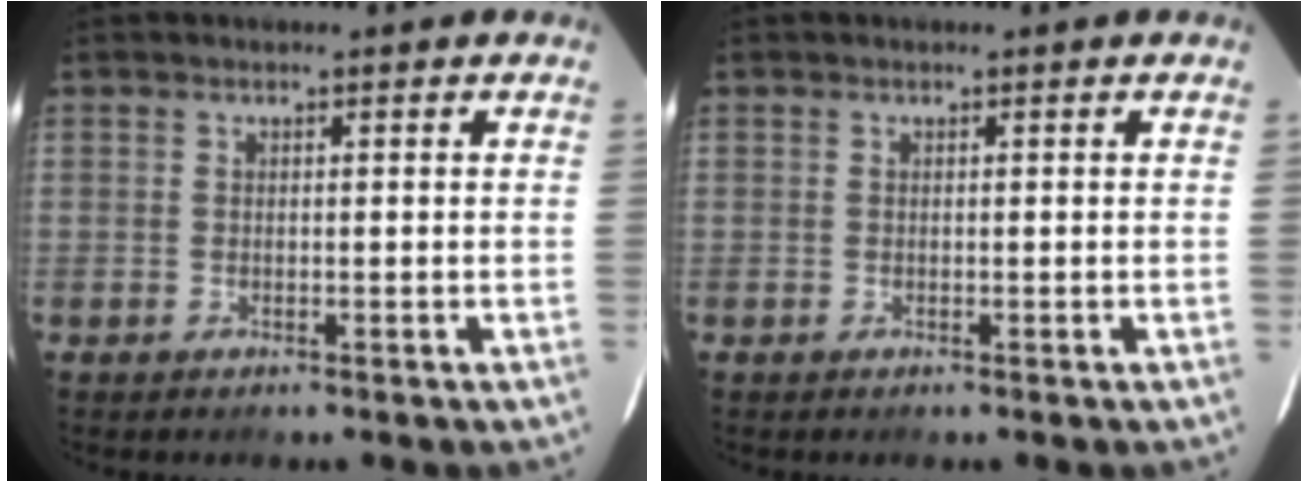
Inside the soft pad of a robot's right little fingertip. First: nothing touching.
{"total": 0.0}